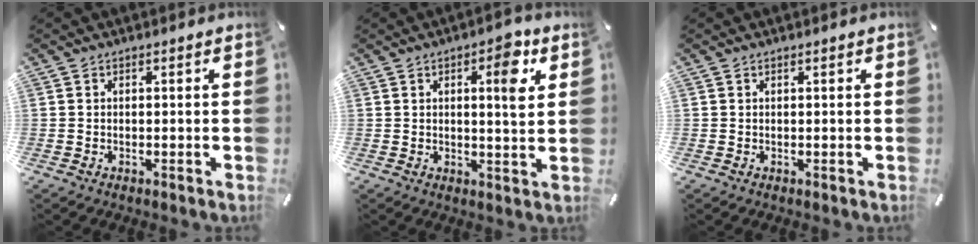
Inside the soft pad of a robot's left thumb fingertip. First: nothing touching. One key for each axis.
{"total": 7.2, "fx": 2.9, "fy": 2.0, "fz": 6.3, "tx": -0.072, "ty": -0.017, "tz": 0.034}
{"total": 0.0}